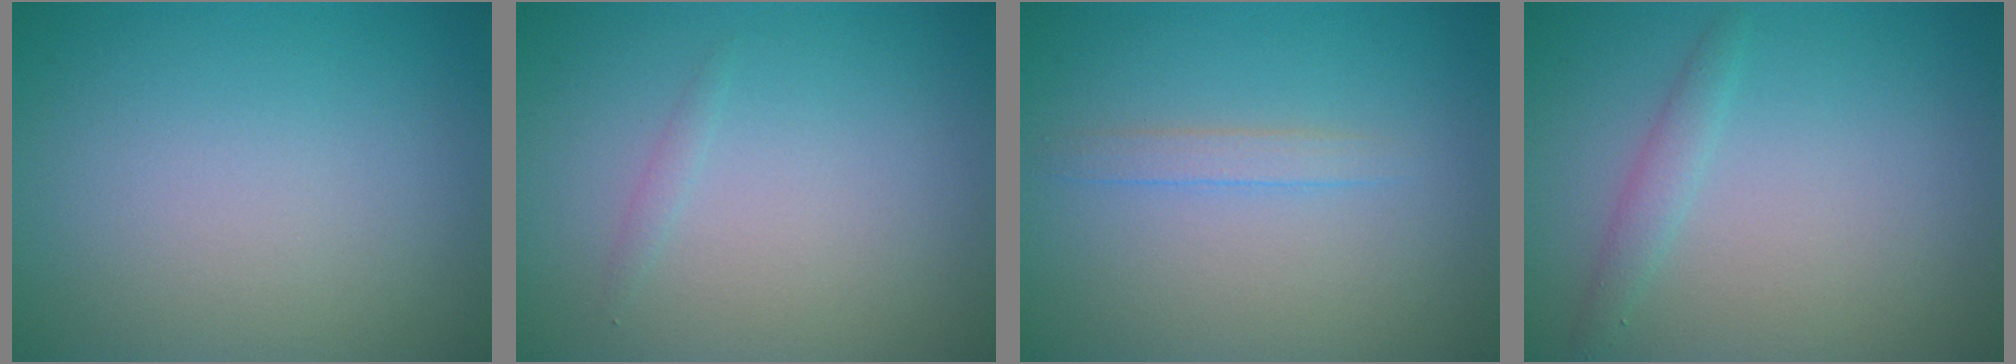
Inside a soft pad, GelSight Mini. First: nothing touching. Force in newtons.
{"total": 0.5, "press": 0.5, "slide": 0.1}
{"total": 1.2, "press": 1.2, "slide": 0.1}
{"total": 1.3, "press": 1.3, "slide": 0.1}